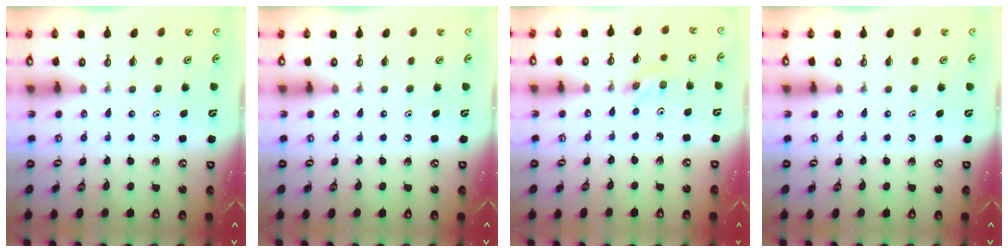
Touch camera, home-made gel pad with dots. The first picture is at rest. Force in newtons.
{"total": 0.0}
{"total": 3.3, "press": 3.0, "slide": 1.4}
{"total": 0.0}